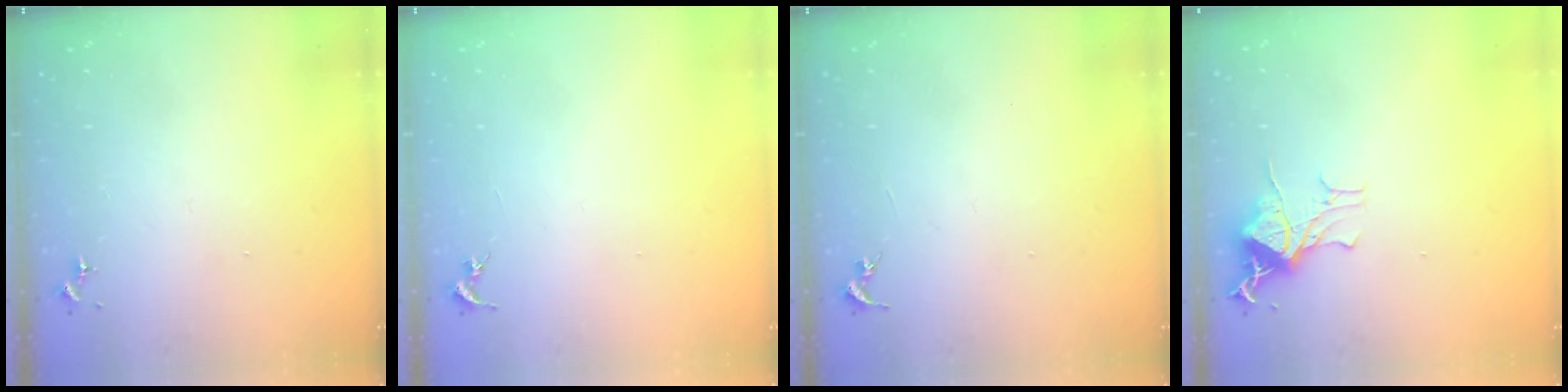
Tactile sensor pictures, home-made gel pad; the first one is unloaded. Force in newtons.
{"total": 0.0}
{"total": 0.0}
{"total": 11.3, "press": 11.3, "slide": 0.9}